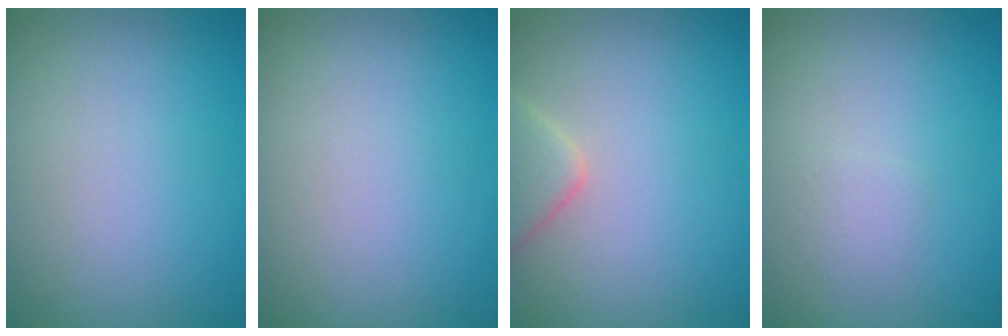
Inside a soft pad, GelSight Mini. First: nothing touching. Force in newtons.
{"total": 0.0}
{"total": 2.8, "press": 2.8, "slide": 0.3}
{"total": 1.1, "press": 1.0, "slide": 0.1}